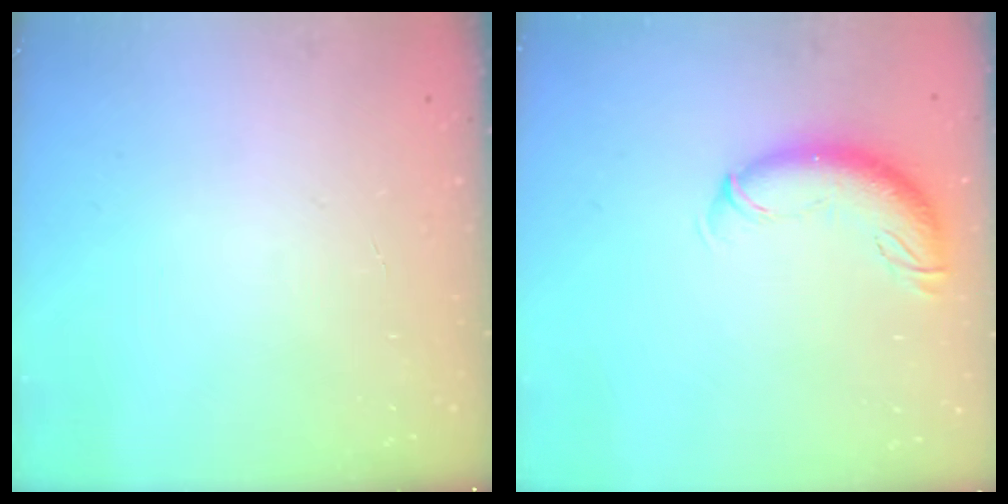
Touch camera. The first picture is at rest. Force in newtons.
{"total": 10.2, "press": 10.0, "slide": 2.3}